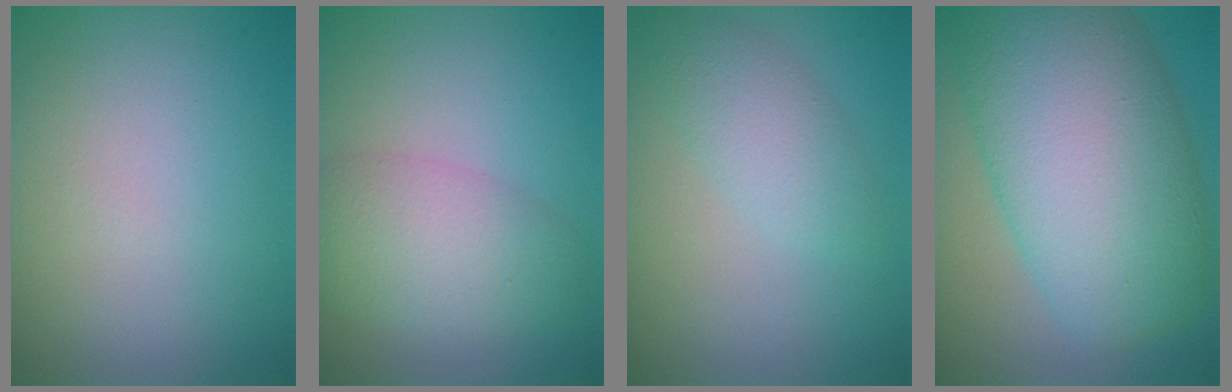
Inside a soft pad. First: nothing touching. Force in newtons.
{"total": 5.3, "press": 5.2, "slide": 0.2}
{"total": 2.9, "press": 2.9, "slide": 0.0}
{"total": 13.4, "press": 13.4, "slide": 0.4}